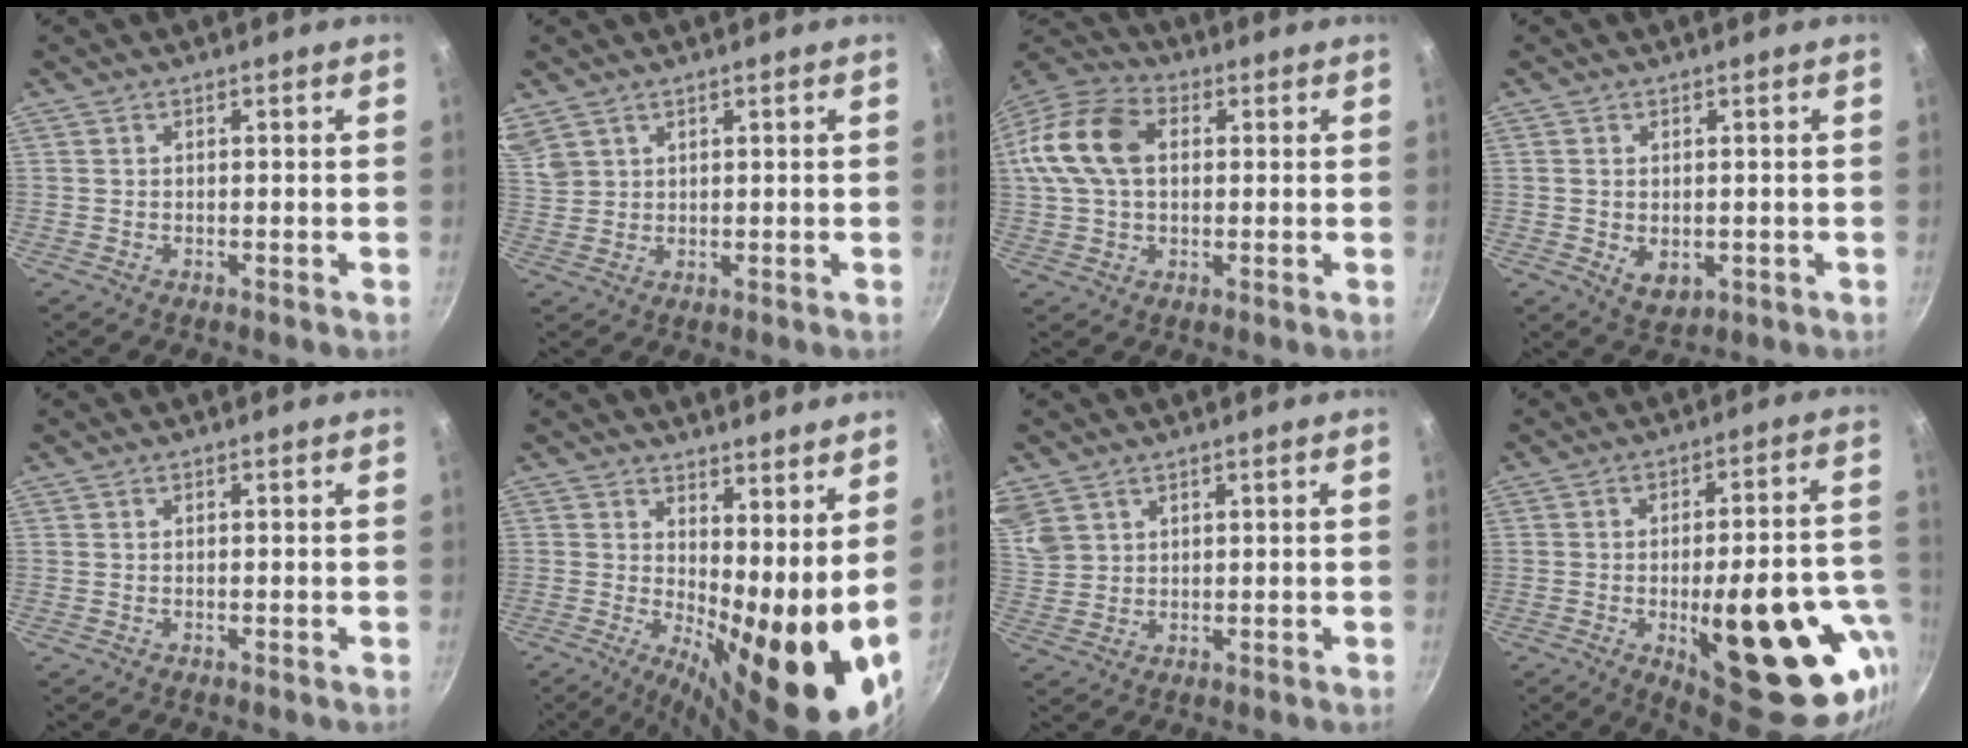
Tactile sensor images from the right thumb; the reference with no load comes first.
{"total": 7.6, "force": [5.0, 5.0, 2.9], "torque": [-0.061, 0.014, 0.112]}
{"total": 15.5, "force": [2.5, 10.4, 11.1], "torque": [-0.209, 0.028, 0.033]}
{"total": 4.6, "force": [-0.4, 3.2, 3.2], "torque": [-0.050, -0.012, 0.001]}
{"total": 0.0}
{"total": 16.7, "force": [2.2, 6.1, 15.4], "torque": [-0.194, -0.019, 0.040]}
{"total": 9.6, "force": [5.5, 6.9, 3.9], "torque": [-0.087, 0.015, 0.124]}
{"total": 27.4, "force": [-7.9, 10.6, 24.0], "torque": [-0.260, 0.010, -0.088]}